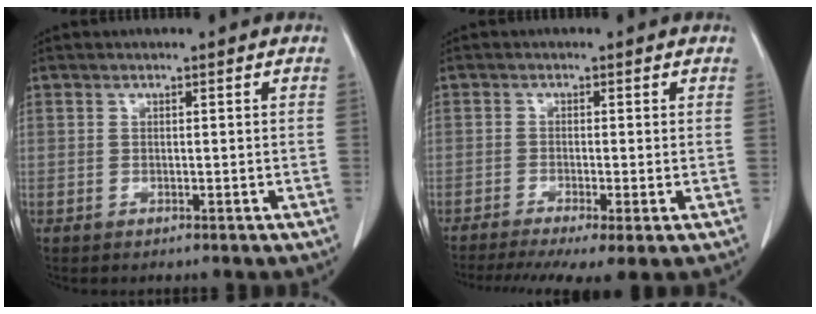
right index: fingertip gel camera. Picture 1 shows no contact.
{"total": 8.1, "force": [-5.3, 1.2, 6.0], "torque": [-0.094, -0.009, -0.086]}